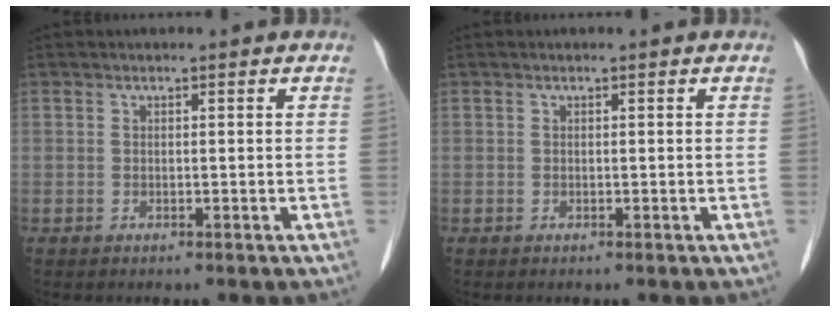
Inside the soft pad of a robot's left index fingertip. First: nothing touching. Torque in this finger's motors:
{"motor_torque": [0.00, 0.00, 0.00, 0.00]}